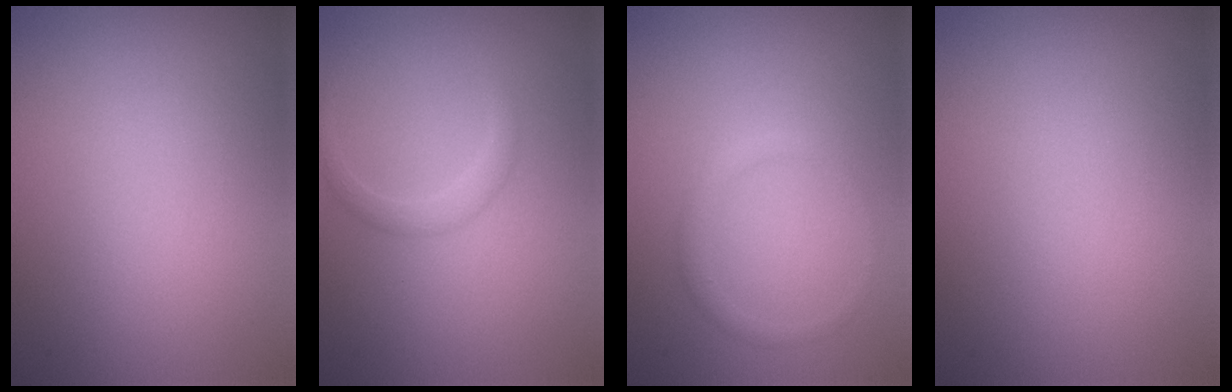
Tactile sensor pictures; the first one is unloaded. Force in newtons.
{"total": 1.4, "press": 1.4, "slide": 0.1}
{"total": 1.1, "press": 1.1, "slide": 0.1}
{"total": 0.0}